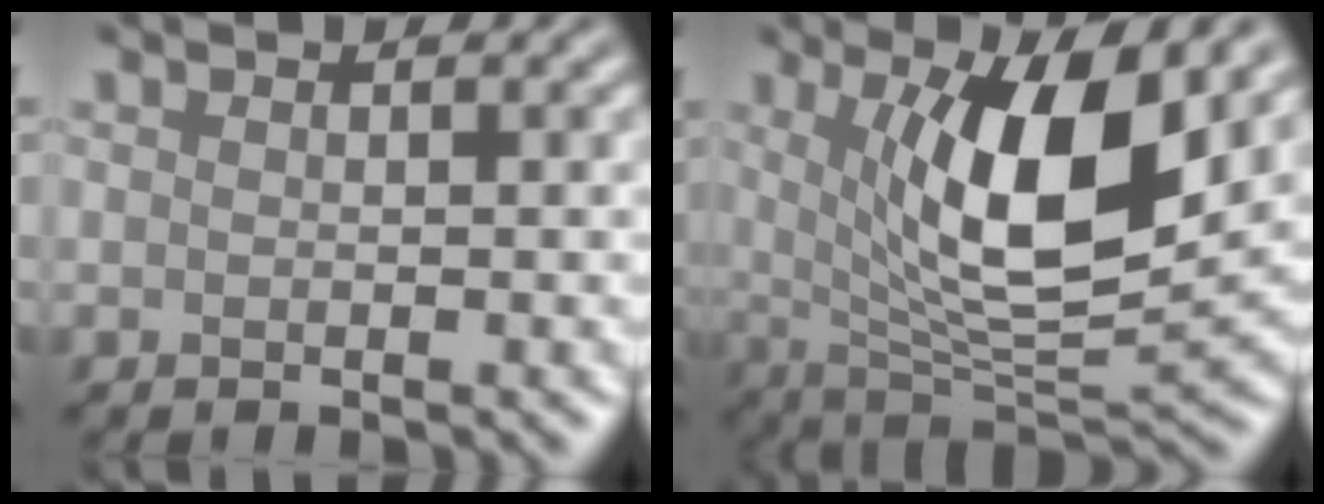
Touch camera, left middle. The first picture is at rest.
{"total": 10.0, "force": [2.5, 3.1, 9.2], "torque": [-0.150, -0.018, 0.049]}